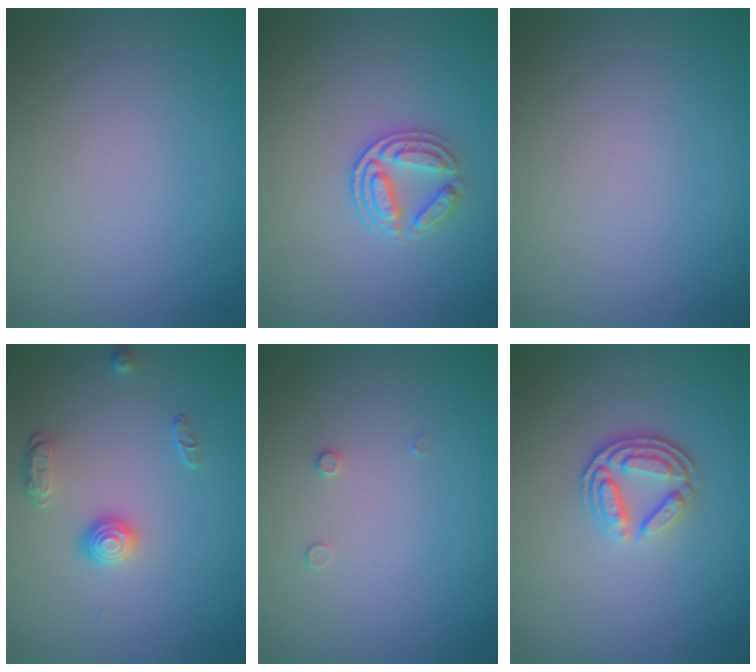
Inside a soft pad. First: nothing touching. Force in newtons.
{"total": 3.0, "press": 2.7, "slide": 1.2}
{"total": 0.0}
{"total": 2.1, "press": 1.6, "slide": 1.4}
{"total": 0.6, "press": 0.6, "slide": 0.2}
{"total": 3.7, "press": 2.8, "slide": 2.5}